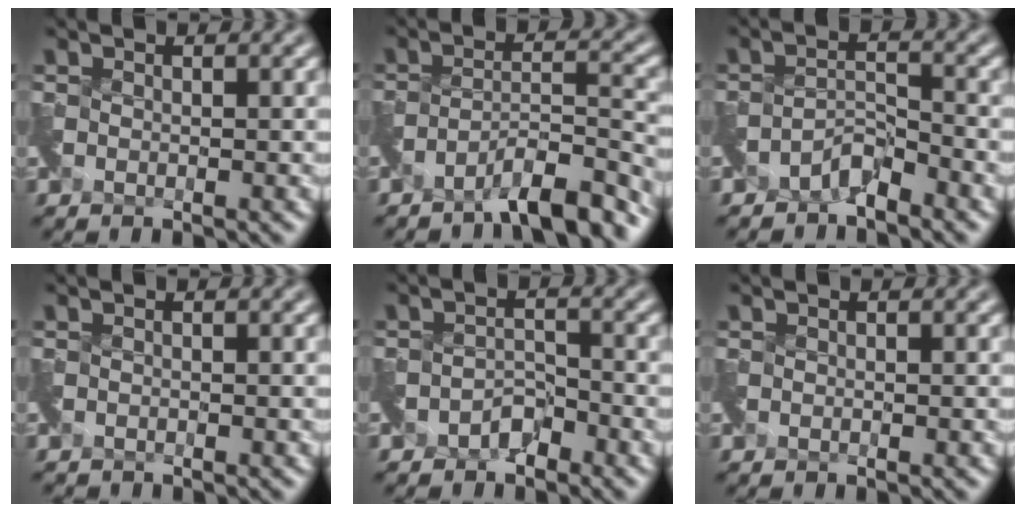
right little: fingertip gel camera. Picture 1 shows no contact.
{"total": 5.8, "force": [-4.8, 0.8, 3.1], "torque": [-0.045, 0.002, -0.081]}
{"total": 2.0, "force": [-1.9, 0.0, 0.5], "torque": [-0.011, 0.005, -0.038]}
{"total": 0.8, "force": [-0.8, -0.1, -0.3], "torque": [0.002, -0.012, -0.019]}
{"total": 1.5, "force": [-1.4, 0.5, 0.2], "torque": [-0.008, 0.003, -0.025]}
{"total": 0.0}